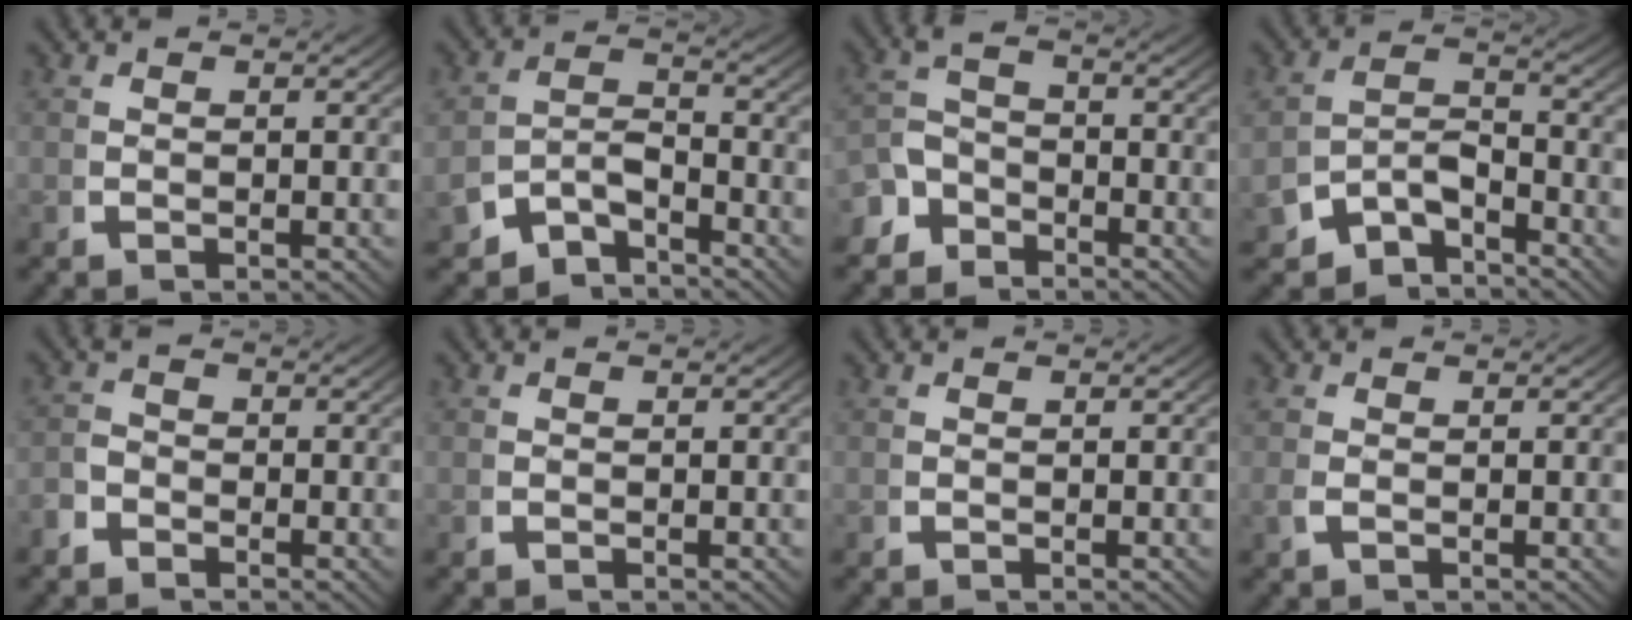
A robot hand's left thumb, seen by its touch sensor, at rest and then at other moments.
{"total": 4.2, "force": [-2.6, 2.6, 2.1], "torque": [-0.040, -0.020, -0.041]}
{"total": 3.8, "force": [-2.4, 2.6, 1.5], "torque": [-0.035, -0.014, -0.042]}
{"total": 4.7, "force": [-2.6, 3.1, 2.5], "torque": [-0.048, -0.023, -0.039]}
{"total": 1.9, "force": [-1.4, 1.3, 0.4], "torque": [-0.002, -0.005, -0.032]}
{"total": 0.0}
{"total": 0.0}
{"total": 0.8, "force": [0.0, 0.4, 0.7], "torque": [-0.026, -0.004, 0.004]}